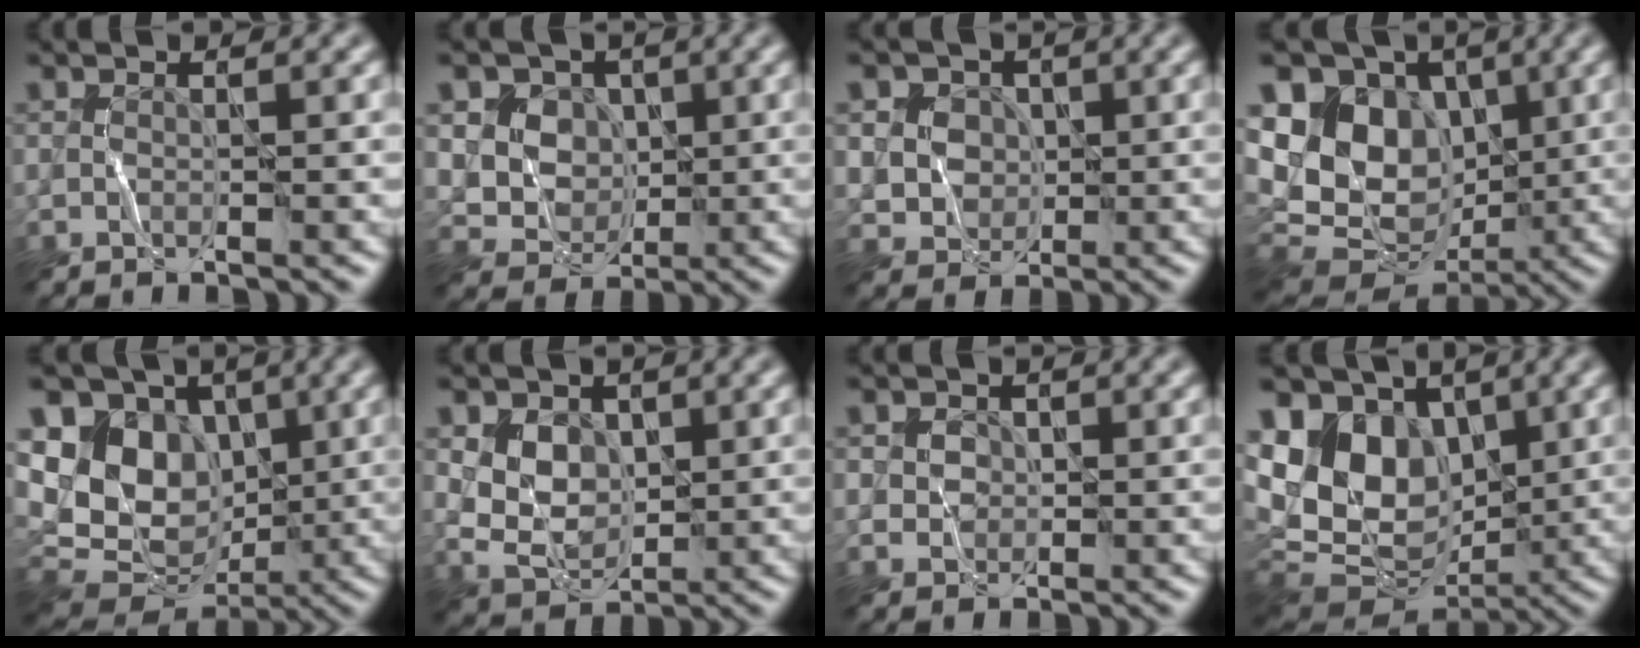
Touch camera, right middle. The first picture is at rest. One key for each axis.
{"total": 5.1, "fx": 2.2, "fy": 4.4, "fz": 1.4, "tx": -0.041, "ty": 0.015, "tz": 0.043}
{"total": 2.5, "fx": 0.9, "fy": 2.3, "fz": -0.1, "tx": -0.013, "ty": -0.003, "tz": 0.025}
{"total": 10.6, "fx": 3.3, "fy": 8.6, "fz": 5.2, "tx": -0.108, "ty": 0.026, "tz": 0.053}
{"total": 9.6, "fx": 3.1, "fy": 7.9, "fz": 4.5, "tx": -0.093, "ty": 0.021, "tz": 0.050}
{"total": 3.1, "fx": 1.0, "fy": 2.6, "fz": 1.3, "tx": -0.036, "ty": -0.001, "tz": 0.026}
{"total": 0.9, "fx": 0.2, "fy": 0.9, "fz": -0.1, "tx": -0.003, "ty": 0.006, "tz": 0.007}
{"total": 9.5, "fx": 3.0, "fy": 7.3, "fz": 5.3, "tx": -0.109, "ty": 0.011, "tz": 0.052}